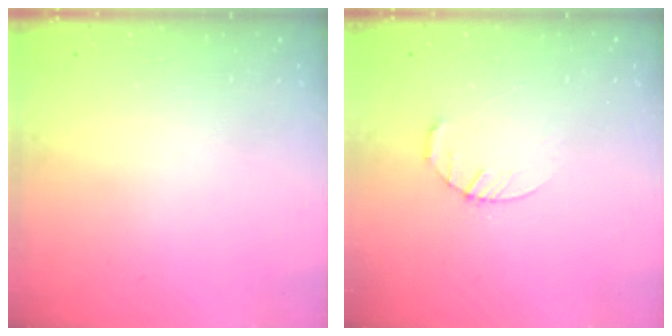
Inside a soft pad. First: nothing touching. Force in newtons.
{"total": 3.5, "press": 3.4, "slide": 0.5}